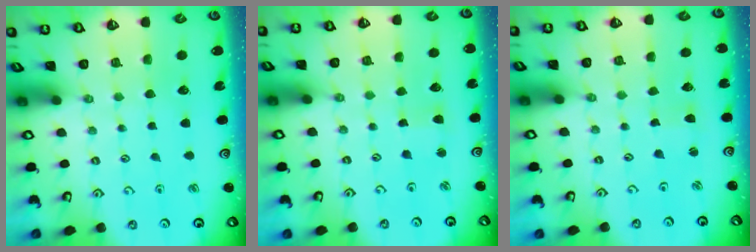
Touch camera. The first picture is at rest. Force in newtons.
{"total": 2.6, "press": 2.6, "slide": 0.4}
{"total": 2.1, "press": 2.0, "slide": 0.3}